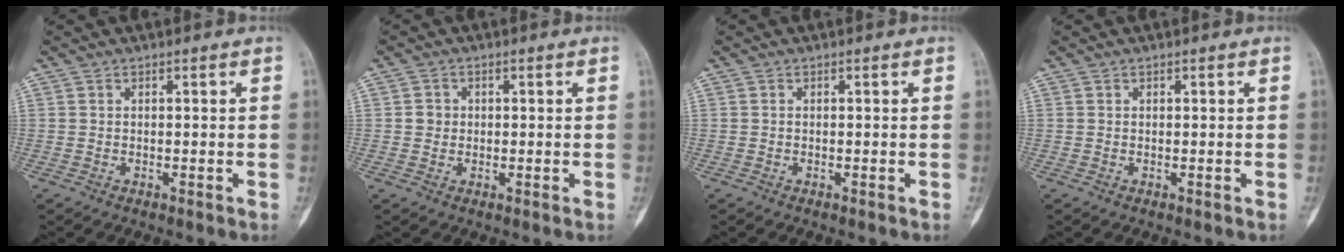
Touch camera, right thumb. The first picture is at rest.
{"total": 2.0, "force": [0.1, 1.9, 0.6], "torque": [0.002, 0.005, 0.000]}
{"total": 0.0}
{"total": 0.0}